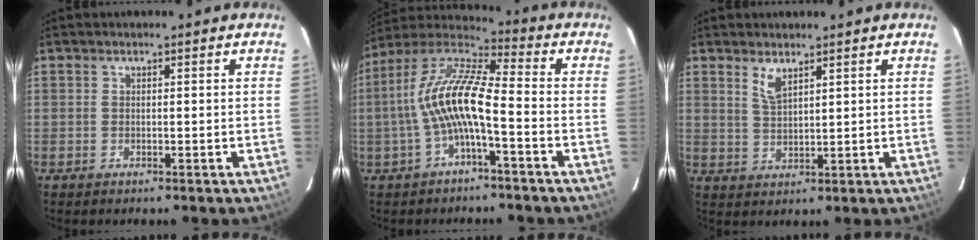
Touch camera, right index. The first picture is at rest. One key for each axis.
{"total": 12.2, "fx": -2.9, "fy": 2.5, "fz": 11.5, "tx": -0.235, "ty": 0.014, "tz": -0.056}
{"total": 3.3, "fx": 2.3, "fy": 1.0, "fz": 2.2, "tx": -0.043, "ty": -0.004, "tz": 0.045}